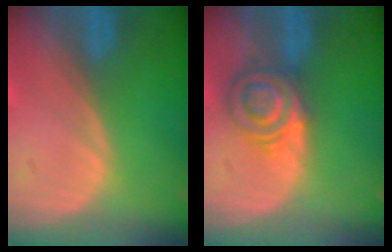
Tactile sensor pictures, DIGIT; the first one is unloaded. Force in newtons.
{"total": 5.8, "press": 5.7, "slide": 1.1}